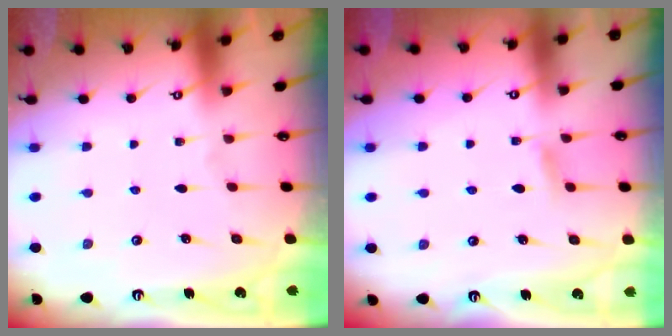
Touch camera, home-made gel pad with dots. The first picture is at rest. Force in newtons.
{"total": 4.9, "press": 4.8, "slide": 0.6}